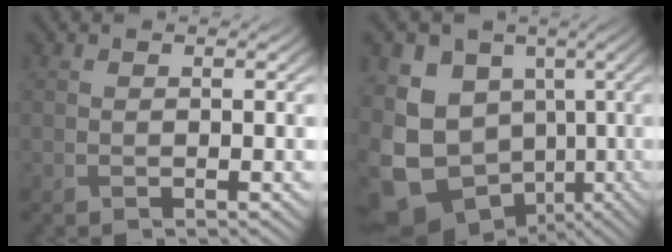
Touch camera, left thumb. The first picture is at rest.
{"total": 15.3, "force": [-3.5, 12.9, 7.6], "torque": [-0.210, -0.027, -0.054]}